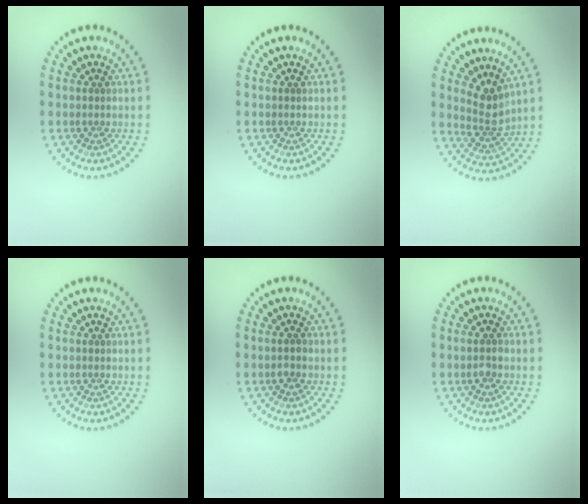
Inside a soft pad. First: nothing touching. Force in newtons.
{"total": 0.0}
{"total": 3.0, "press": 2.3, "slide": 1.9}
{"total": 0.0}
{"total": 0.9, "press": 0.8, "slide": 0.1}
{"total": 1.0, "press": 1.0, "slide": 0.1}